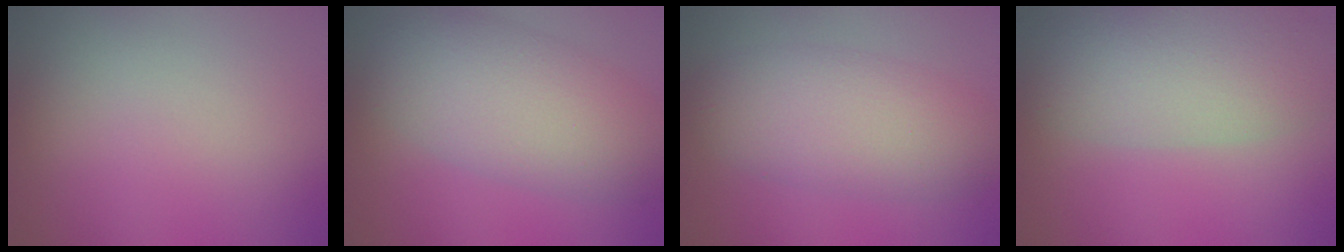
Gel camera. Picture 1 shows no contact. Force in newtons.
{"total": 7.3, "press": 7.3, "slide": 0.4}
{"total": 6.0, "press": 6.0, "slide": 0.2}
{"total": 7.0, "press": 7.0, "slide": 0.5}